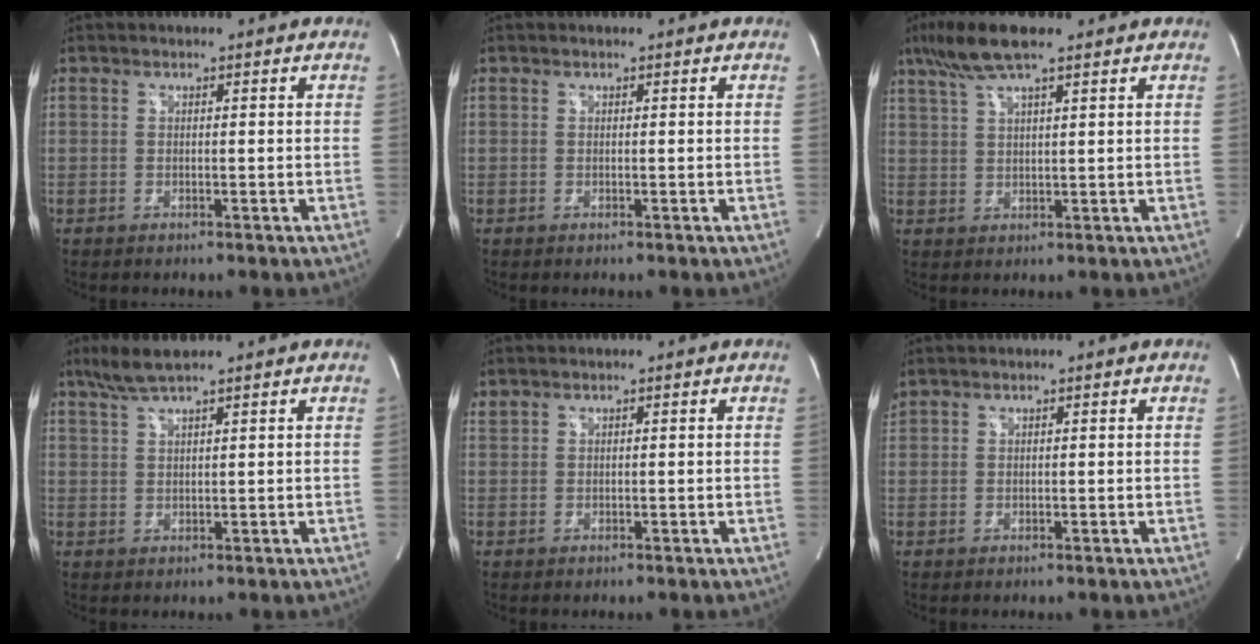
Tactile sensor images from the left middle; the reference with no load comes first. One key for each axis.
{"total": 0.0}
{"total": 8.1, "fx": 5.7, "fy": 1.1, "fz": 5.7, "tx": -0.119, "ty": 0.021, "tz": 0.104}
{"total": 4.8, "fx": 3.8, "fy": 0.1, "fz": 2.9, "tx": -0.069, "ty": 0.011, "tz": 0.077}
{"total": 0.7, "fx": 0.7, "fy": 0.1, "fz": 0.0, "tx": -0.013, "ty": 0.011, "tz": 0.022}
{"total": 1.4, "fx": 1.3, "fy": 0.3, "fz": 0.4, "tx": -0.019, "ty": 0.021, "tz": 0.032}